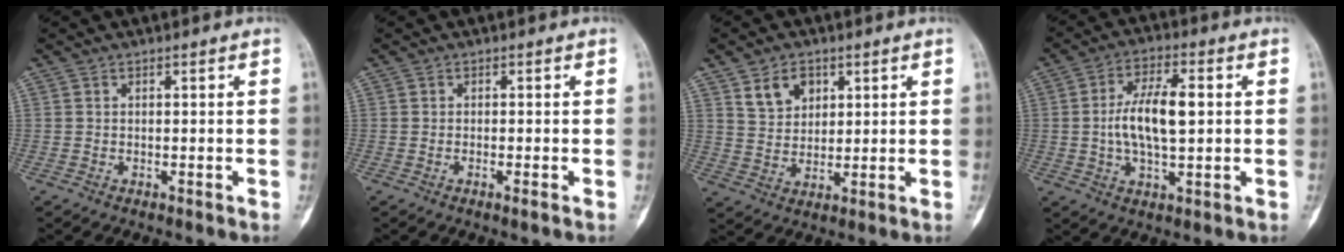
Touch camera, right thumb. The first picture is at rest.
{"total": 1.1, "force": [-0.5, 0.0, 1.0], "torque": [-0.023, -0.002, -0.011]}
{"total": 6.5, "force": [3.3, 4.6, 3.1], "torque": [-0.034, -0.018, 0.064]}
{"total": 10.9, "force": [0.5, 4.9, 9.7], "torque": [-0.178, 0.008, 0.007]}